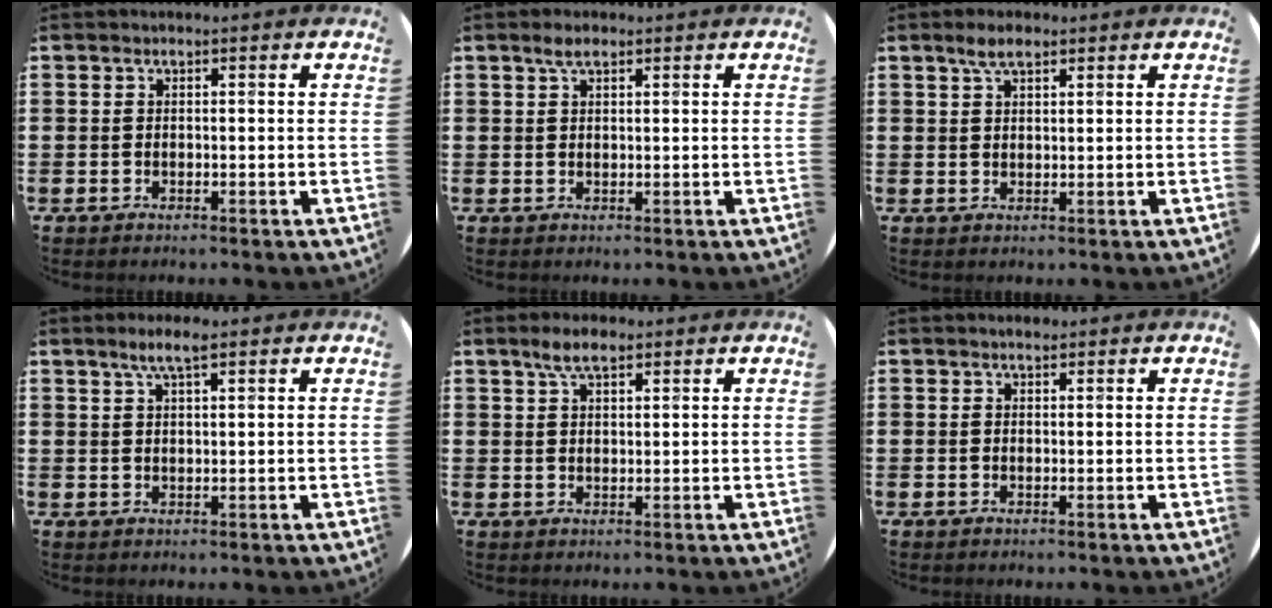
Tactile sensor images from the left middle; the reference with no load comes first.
{"total": 2.1, "force": [1.4, 0.8, 1.3], "torque": [-0.020, 0.003, 0.023]}
{"total": 3.1, "force": [2.2, 1.1, 1.9], "torque": [-0.032, 0.004, 0.037]}
{"total": 3.6, "force": [2.5, 0.7, 2.6], "torque": [-0.053, 0.008, 0.042]}
{"total": 3.9, "force": [2.8, 1.5, 2.3], "torque": [-0.042, 0.004, 0.048]}
{"total": 0.8, "force": [0.7, 0.2, 0.2], "torque": [-0.004, 0.003, 0.014]}